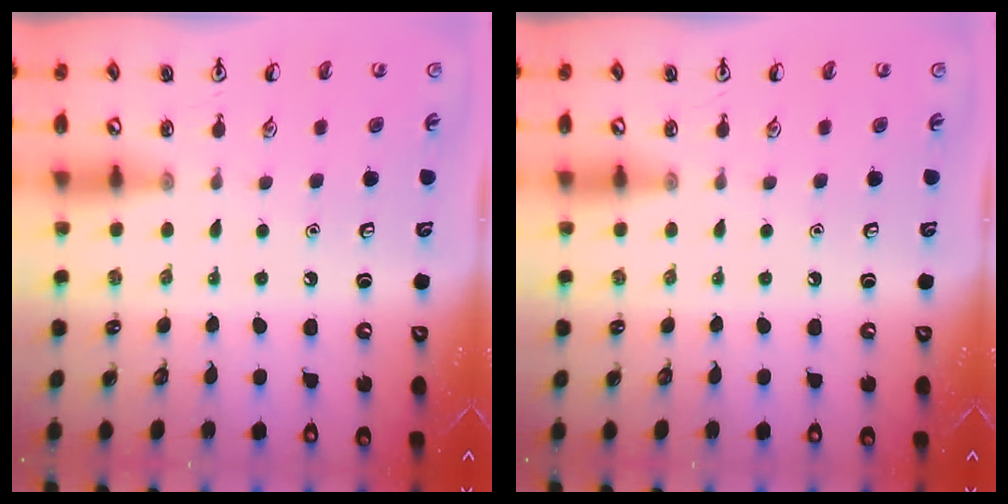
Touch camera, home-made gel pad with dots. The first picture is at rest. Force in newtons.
{"total": 0.0}